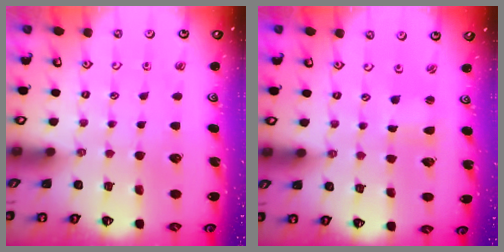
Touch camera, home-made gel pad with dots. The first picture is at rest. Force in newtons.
{"total": 1.3, "press": 1.3, "slide": 0.1}